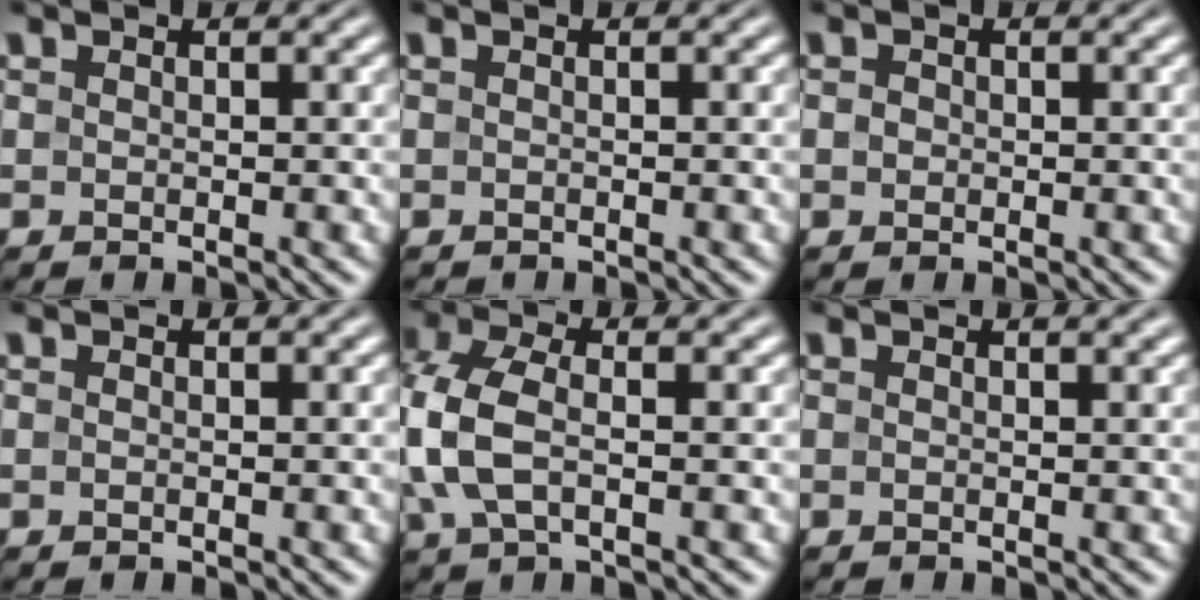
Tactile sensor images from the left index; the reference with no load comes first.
{"total": 0.0}
{"total": 0.7, "force": [0.0, 0.6, 0.3], "torque": [-0.005, -0.002, -0.003]}
{"total": 0.0}
{"total": 5.8, "force": [-0.3, 3.1, 4.9], "torque": [-0.125, 0.007, -0.012]}
{"total": 1.0, "force": [0.7, 0.3, 0.6], "torque": [-0.007, 0.000, 0.004]}